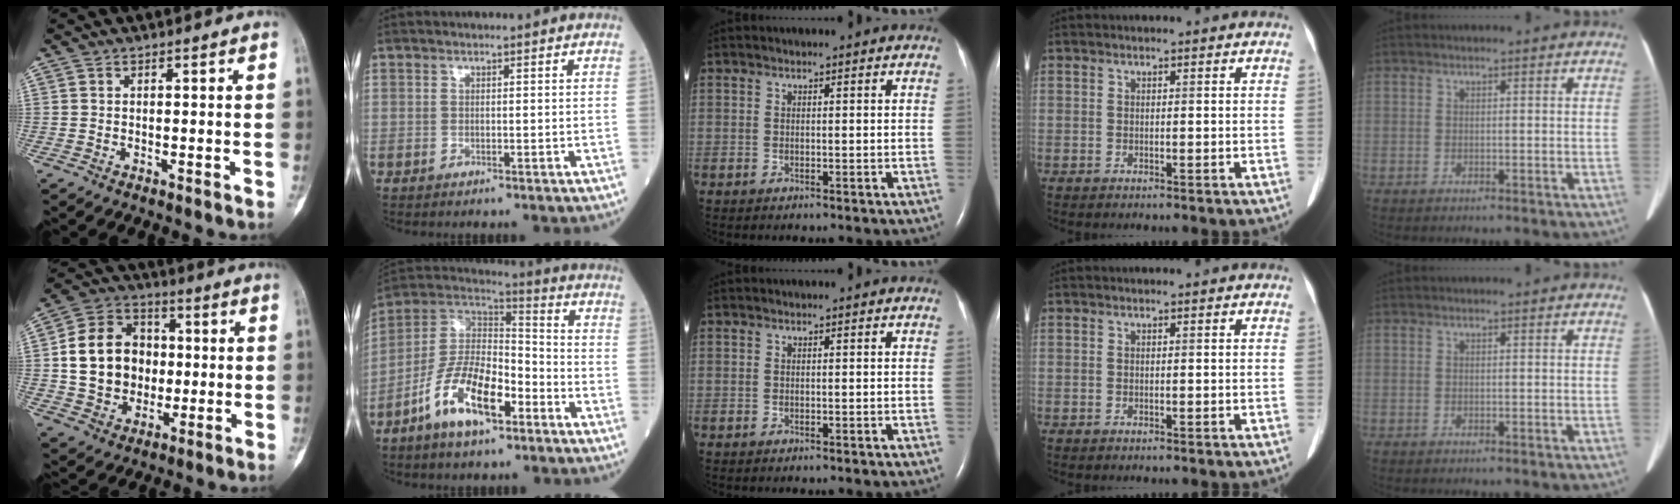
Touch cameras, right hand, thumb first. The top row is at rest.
{"thumb": {"total": 15.9, "force": [0.5, 13.1, 9.0], "torque": [-0.128, 0.026, 0.013]}, "index": {"total": 13.8, "force": [-6.9, 5.3, 10.7], "torque": [-0.212, 0.012, -0.127]}}